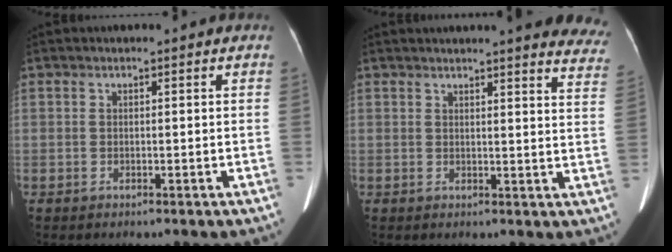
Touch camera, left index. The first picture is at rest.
{"total": 19.0, "force": [17.6, 2.3, 6.9], "torque": [-0.070, -0.056, 0.177]}